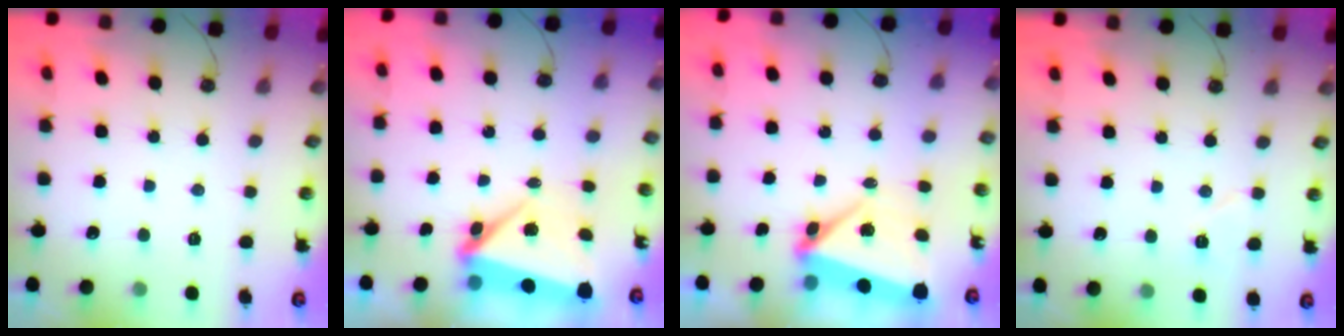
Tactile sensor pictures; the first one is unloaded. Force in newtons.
{"total": 10.6, "press": 5.6, "slide": 9.0}
{"total": 5.4, "press": 4.9, "slide": 2.1}
{"total": 6.4, "press": 6.4, "slide": 0.6}